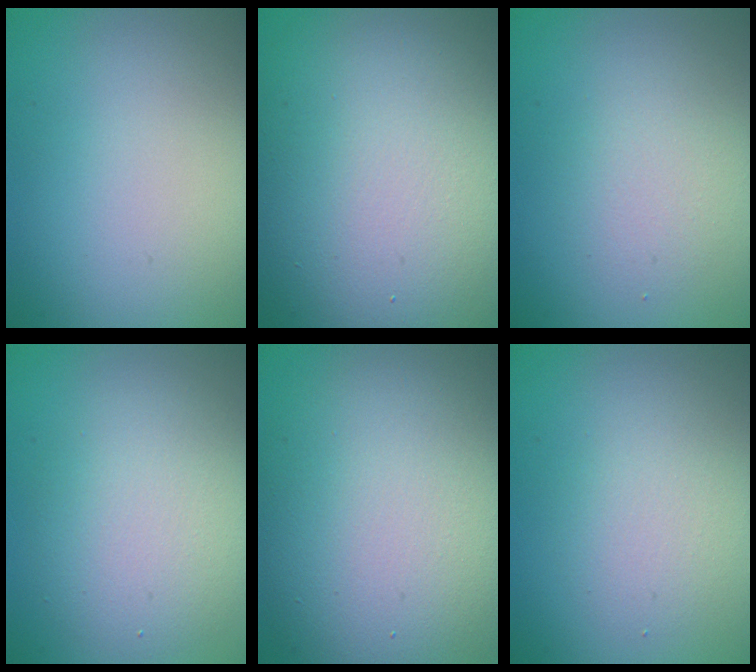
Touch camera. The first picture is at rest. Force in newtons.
{"total": 18.9, "press": 18.8, "slide": 0.6}
{"total": 2.2, "press": 2.2, "slide": 0.2}
{"total": 4.9, "press": 4.9, "slide": 0.4}
{"total": 12.2, "press": 12.2, "slide": 0.3}
{"total": 2.4, "press": 2.4, "slide": 0.2}